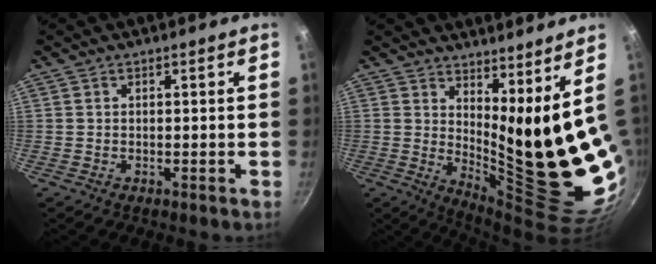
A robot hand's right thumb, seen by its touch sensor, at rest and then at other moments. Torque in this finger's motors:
{"motor_torque": [0.21, 4.80, 2.49, 0.26, 0.20]}